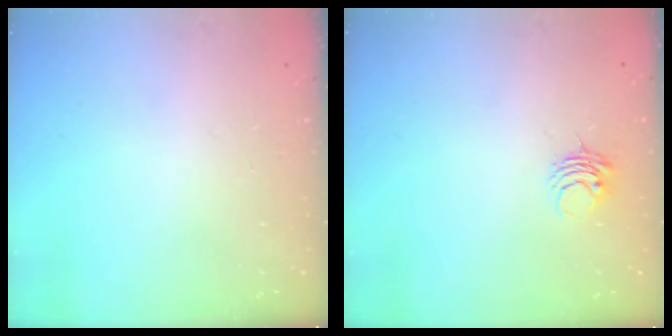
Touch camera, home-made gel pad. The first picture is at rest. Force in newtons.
{"total": 4.3, "press": 4.3, "slide": 0.5}